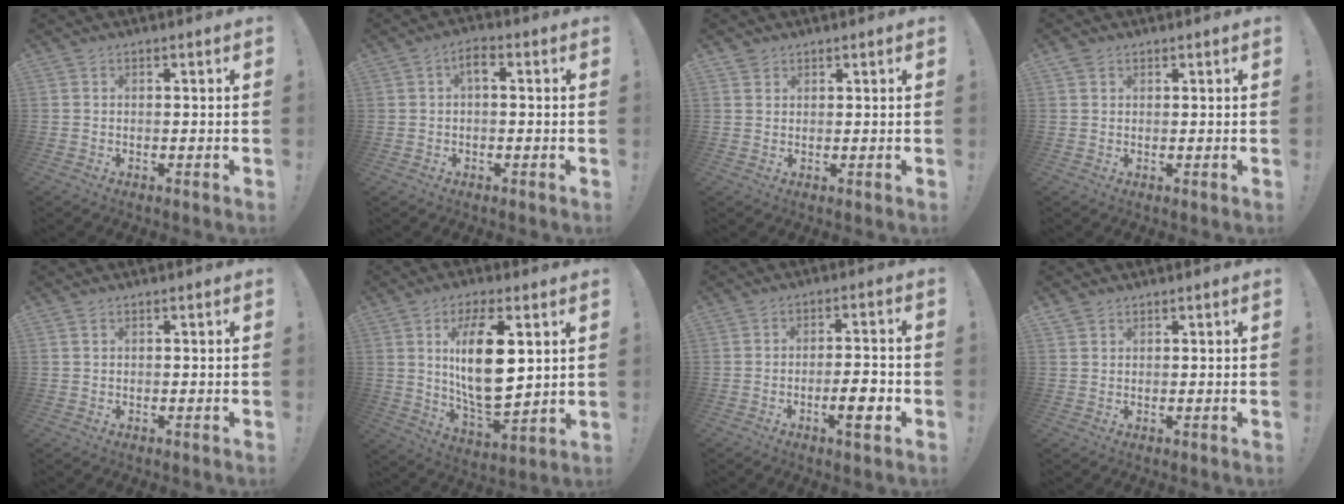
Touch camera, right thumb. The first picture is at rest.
{"total": 4.3, "force": [0.9, 2.4, 3.4], "torque": [-0.054, 0.007, 0.012]}
{"total": 1.7, "force": [1.4, 1.0, -0.1], "torque": [0.001, -0.007, 0.028]}
{"total": 1.5, "force": [1.0, 1.0, 0.2], "torque": [-0.004, 0.000, 0.021]}
{"total": 0.6, "force": [0.4, 0.4, 0.3], "torque": [-0.008, 0.002, 0.007]}
{"total": 16.7, "force": [4.8, 7.3, 14.3], "torque": [-0.264, -0.024, 0.071]}
{"total": 8.1, "force": [-3.0, 1.6, 7.3], "torque": [-0.094, 0.002, -0.051]}
{"total": 1.5, "force": [1.2, 0.8, 0.1], "torque": [-0.001, -0.004, 0.024]}